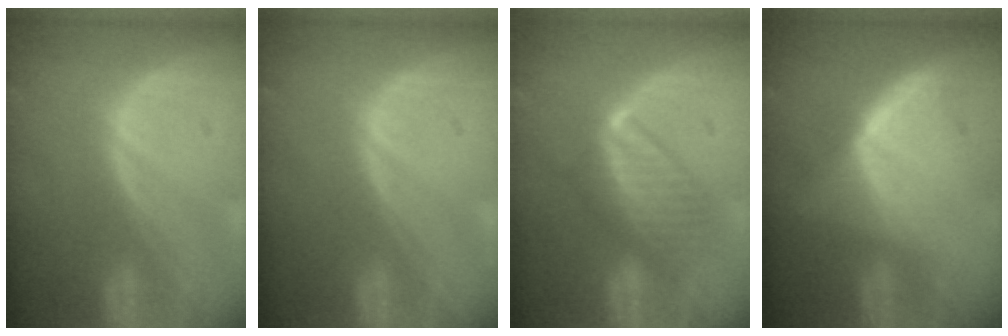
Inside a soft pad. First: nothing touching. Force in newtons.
{"total": 0.0}
{"total": 6.4, "press": 6.3, "slide": 0.8}
{"total": 6.5, "press": 6.0, "slide": 2.6}